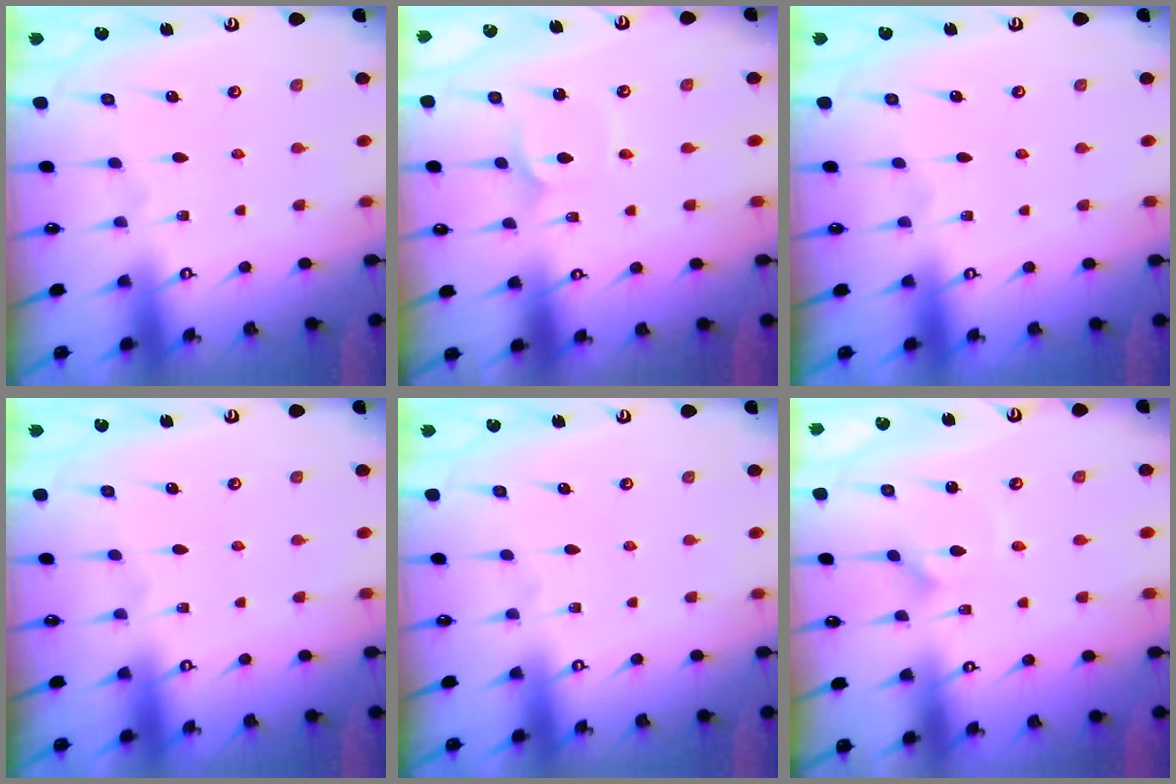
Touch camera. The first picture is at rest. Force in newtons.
{"total": 1.6, "press": 1.6, "slide": 0.0}
{"total": 0.0}
{"total": 0.0}
{"total": 0.0}
{"total": 1.5, "press": 1.5, "slide": 0.1}